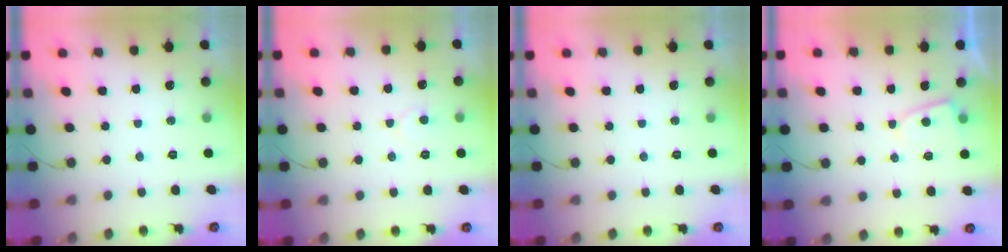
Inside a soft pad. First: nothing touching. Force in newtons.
{"total": 4.5, "press": 4.5, "slide": 0.5}
{"total": 0.0}
{"total": 3.0, "press": 2.9, "slide": 0.3}